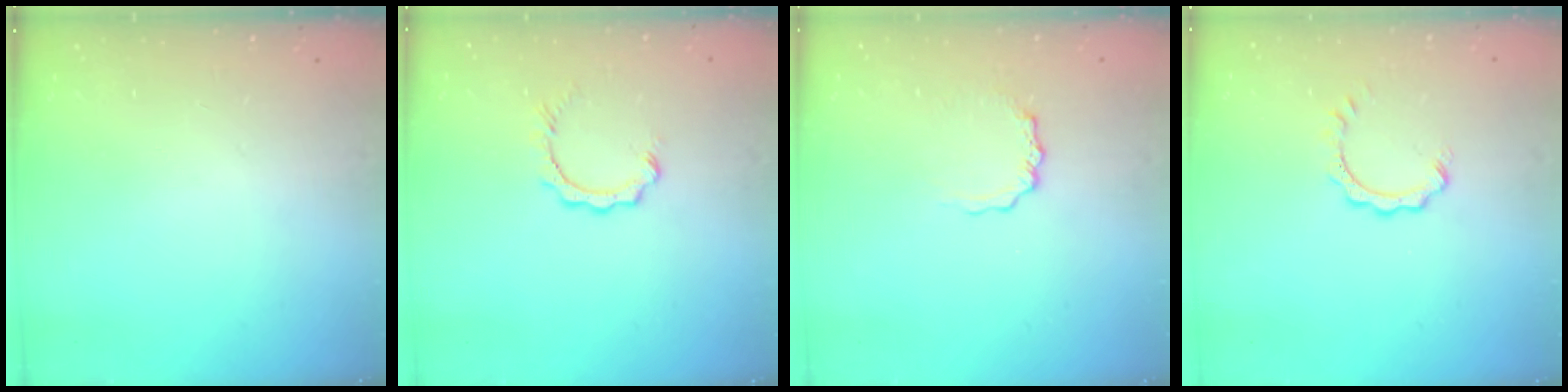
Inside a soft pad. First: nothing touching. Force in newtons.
{"total": 2.6, "press": 2.6, "slide": 0.3}
{"total": 3.7, "press": 3.6, "slide": 0.5}
{"total": 3.4, "press": 3.4, "slide": 0.3}